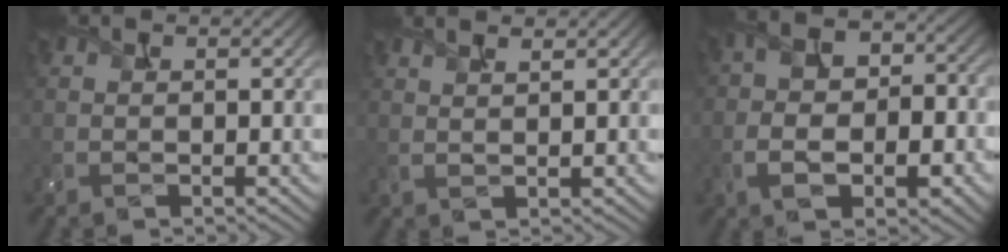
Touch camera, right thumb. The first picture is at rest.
{"total": 2.4, "force": [1.9, 0.3, 1.4], "torque": [-0.025, 0.003, 0.028]}
{"total": 10.3, "force": [-2.6, 6.2, 7.9], "torque": [-0.139, -0.013, -0.042]}